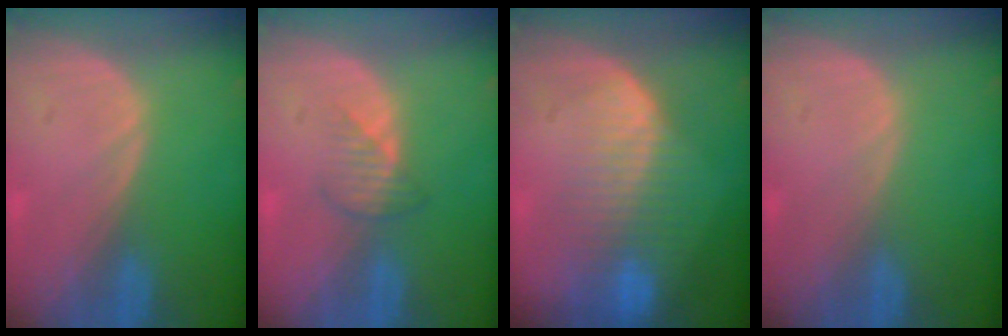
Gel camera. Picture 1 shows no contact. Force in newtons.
{"total": 2.5, "press": 2.5, "slide": 0.3}
{"total": 8.5, "press": 7.4, "slide": 4.3}
{"total": 0.0}